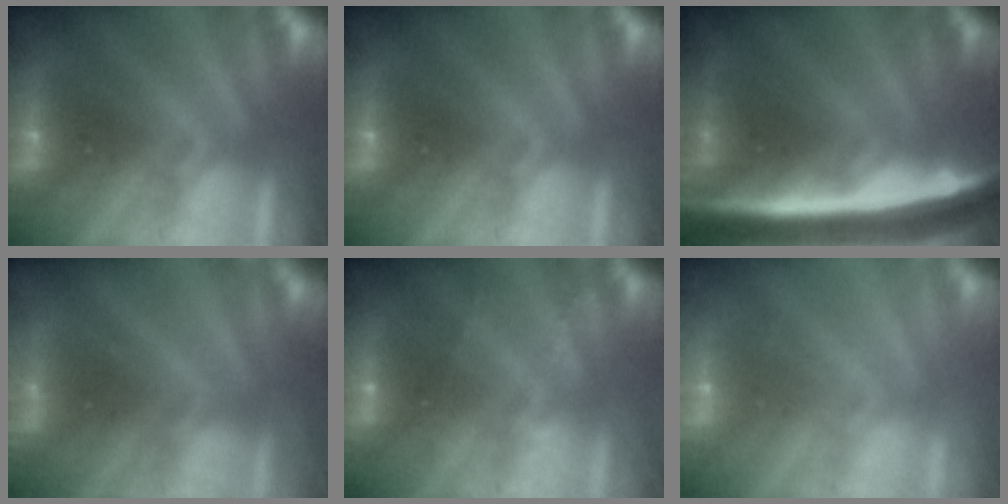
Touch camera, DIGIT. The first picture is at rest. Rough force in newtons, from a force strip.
{"total": 0.0}
{"total": 7.8}
{"total": 6.8}
{"total": 2.2}
{"total": 1.8}